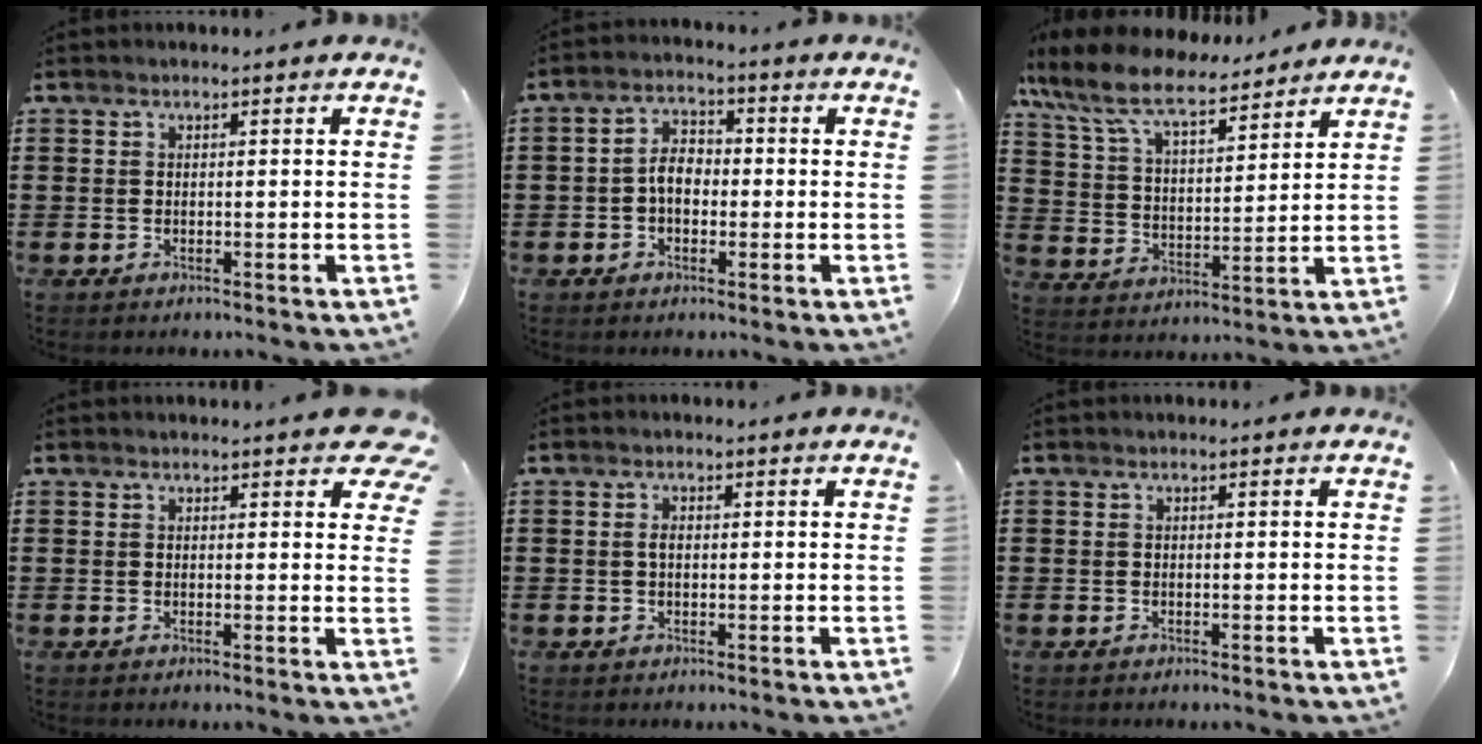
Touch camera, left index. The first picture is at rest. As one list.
[{"total": 4.3, "force": [-0.7, 2.6, 3.3], "torque": [-0.070, 0.006, -0.015]}, {"total": 9.3, "force": [8.0, 2.1, 4.3], "torque": [-0.116, -0.036, 0.141]}, {"total": 3.6, "force": [2.6, 1.0, 2.3], "torque": [-0.029, -0.005, 0.043]}, {"total": 1.4, "force": [0.2, 0.7, 1.2], "torque": [-0.024, 0.005, 0.002]}, {"total": 0.0}]